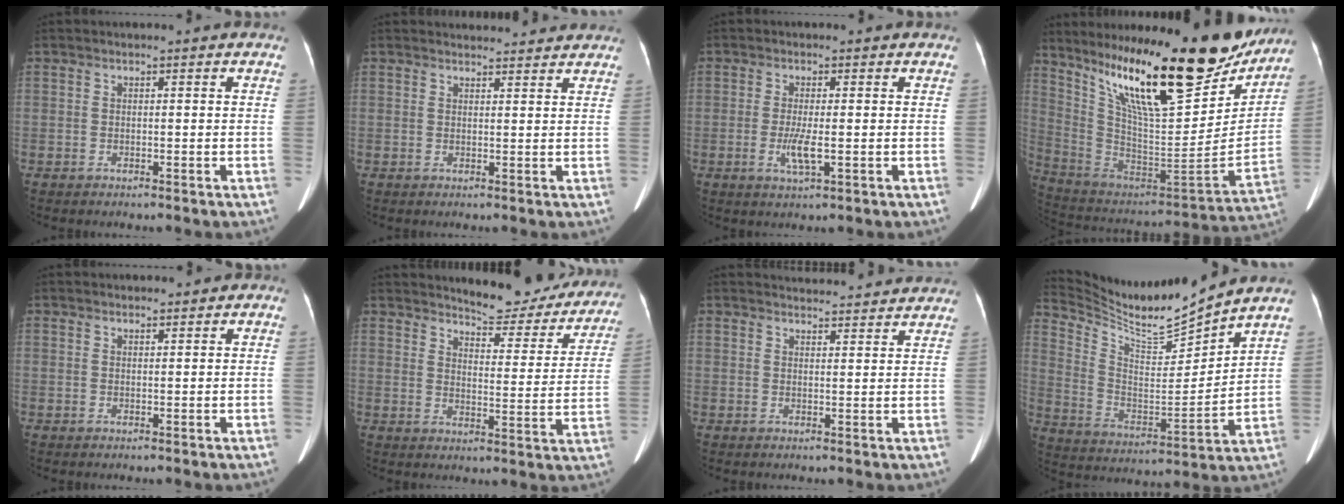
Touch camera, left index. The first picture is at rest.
{"total": 6.2, "force": [6.1, 1.0, 1.1], "torque": [-0.009, 0.017, 0.062]}
{"total": 3.3, "force": [-0.6, 0.5, 3.2], "torque": [-0.068, -0.006, -0.009]}
{"total": 28.5, "force": [20.6, 6.1, 18.7], "torque": [-0.309, -0.027, 0.334]}
{"total": 0.9, "force": [0.7, 0.5, 0.3], "torque": [-0.005, 0.005, 0.010]}
{"total": 16.2, "force": [15.2, 3.5, 4.2], "torque": [-0.034, -0.046, 0.172]}
{"total": 9.1, "force": [8.9, 0.9, 1.7], "torque": [-0.020, 0.015, 0.100]}
{"total": 9.6, "force": [9.4, -1.6, 1.3], "torque": [-0.043, -0.018, 0.188]}